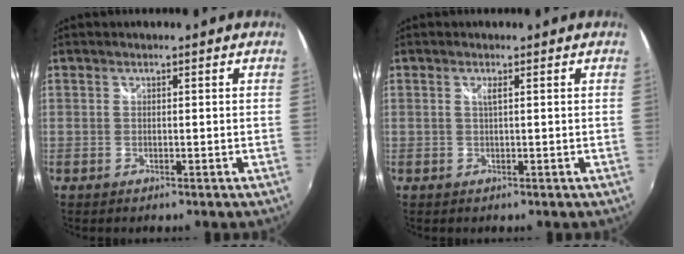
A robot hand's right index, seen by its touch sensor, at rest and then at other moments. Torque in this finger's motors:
{"motor_torque": [-0.01, 0.03, 0.01, 0.02]}